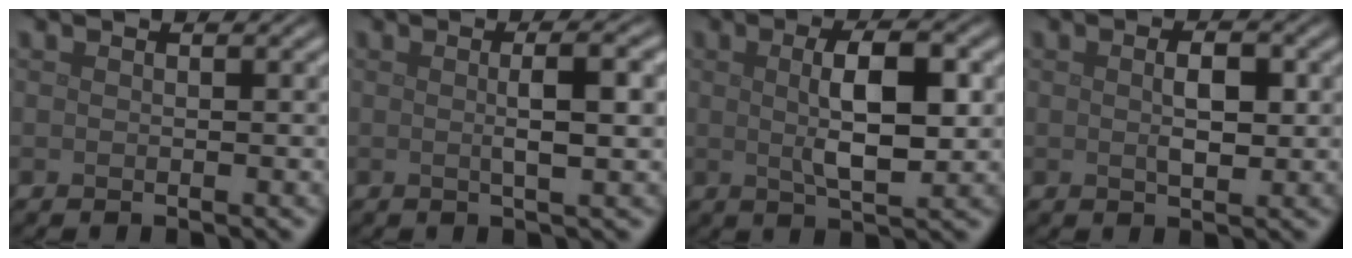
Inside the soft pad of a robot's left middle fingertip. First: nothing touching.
{"total": 3.7, "force": [0.3, 0.8, 3.6], "torque": [-0.055, 0.006, 0.003]}
{"total": 5.7, "force": [0.7, 1.8, 5.3], "torque": [-0.091, 0.002, 0.013]}
{"total": 2.6, "force": [0.3, 1.2, 2.3], "torque": [-0.043, 0.000, 0.005]}